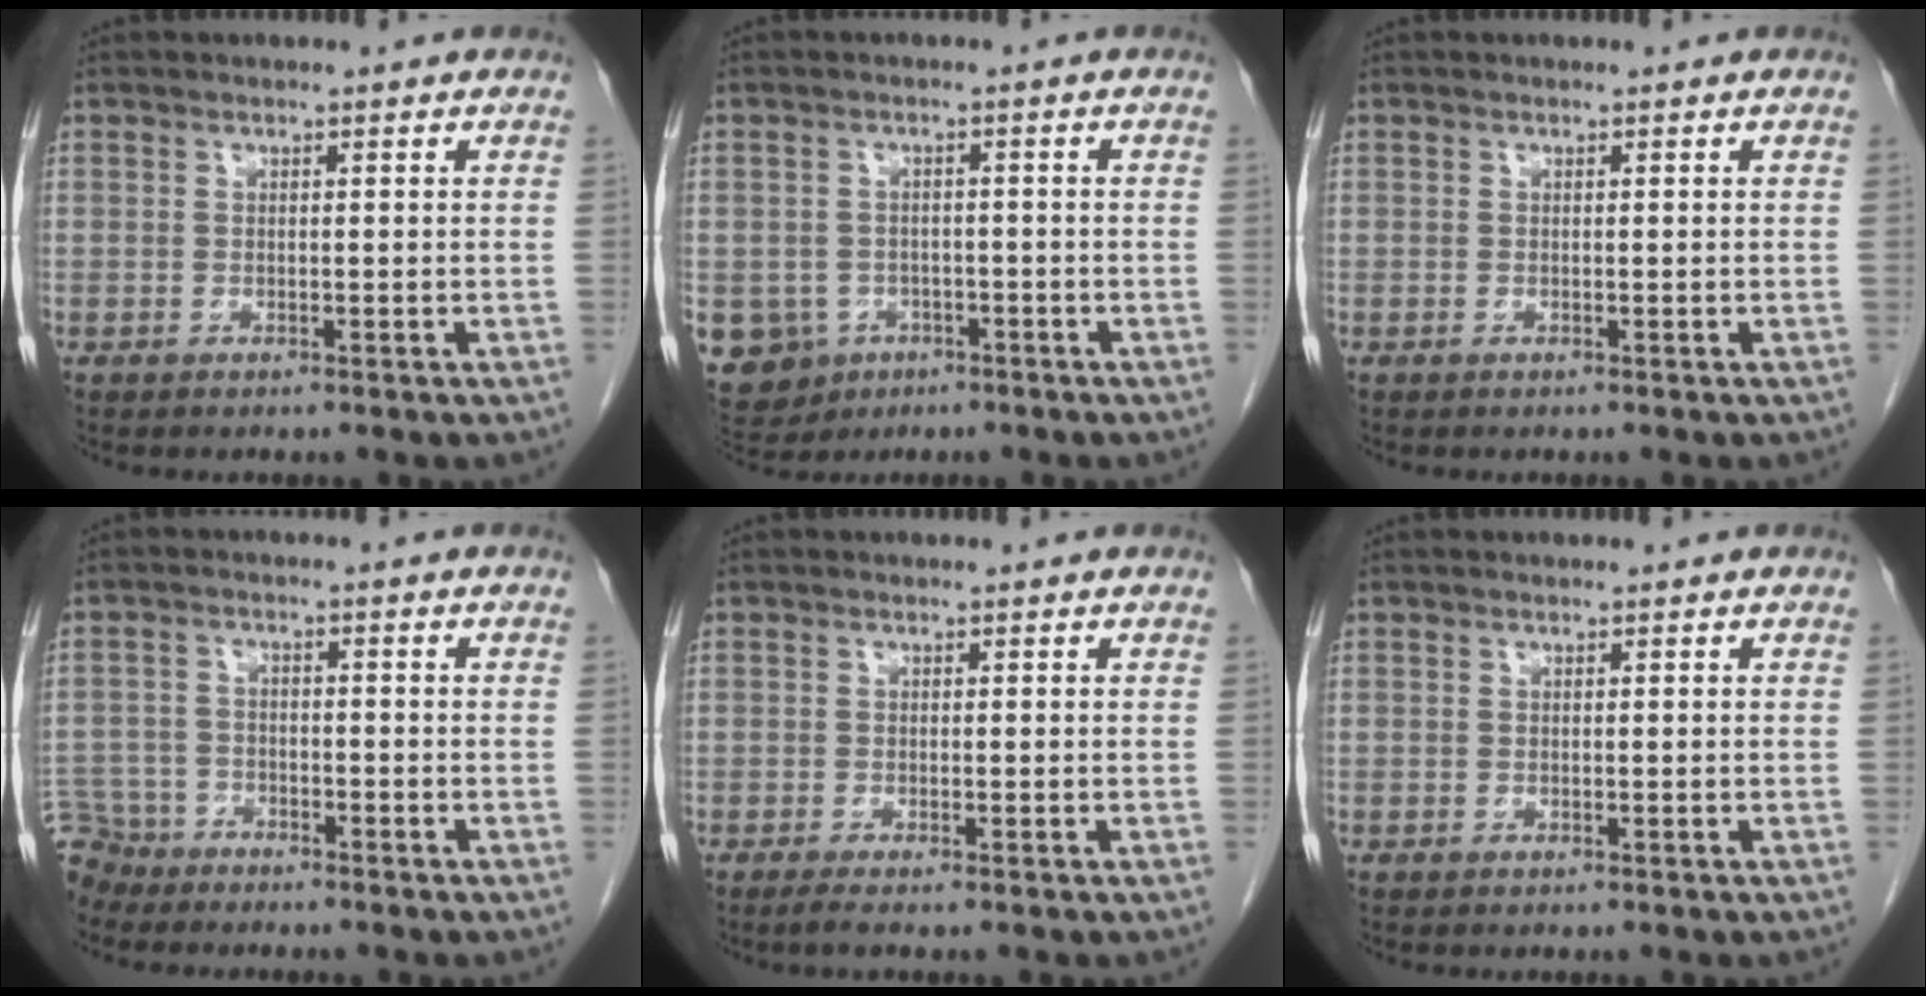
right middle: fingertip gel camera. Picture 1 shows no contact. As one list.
[{"total": 9.4, "force": [-4.0, 8.2, 2.2], "torque": [-0.067, 0.007, -0.049]}, {"total": 0.0}, {"total": 6.3, "force": [-5.7, 2.7, -0.3], "torque": [0.003, -0.005, -0.109]}, {"total": 1.1, "force": [-0.8, -0.2, 0.7], "torque": [-0.022, -0.006, -0.019]}, {"total": 0.0}]